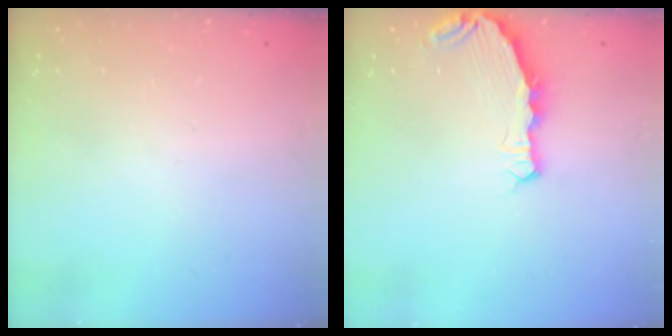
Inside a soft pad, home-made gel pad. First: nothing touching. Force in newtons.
{"total": 7.0, "press": 5.4, "slide": 4.5}